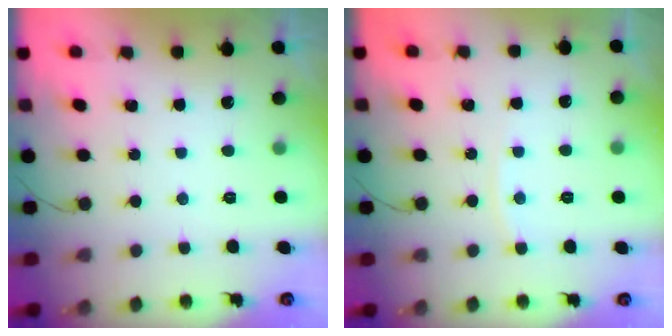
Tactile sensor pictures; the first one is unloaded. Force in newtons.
{"total": 4.9, "press": 4.8, "slide": 0.7}